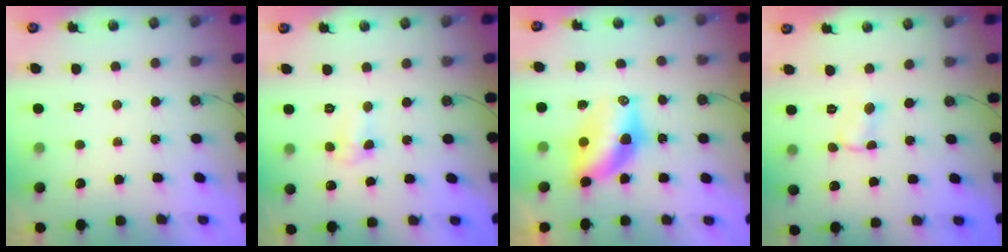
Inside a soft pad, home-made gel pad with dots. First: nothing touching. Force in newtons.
{"total": 3.4, "press": 3.4, "slide": 0.5}
{"total": 8.6, "press": 8.6, "slide": 0.4}
{"total": 1.0, "press": 1.0, "slide": 0.2}